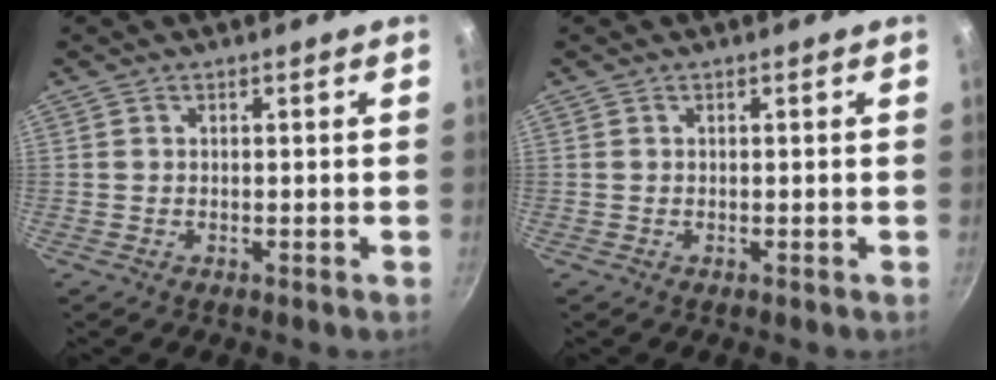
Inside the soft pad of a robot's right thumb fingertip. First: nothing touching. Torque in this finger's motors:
{"motor_torque": [-0.60, 0.39, 0.28, -0.18, 0.00]}